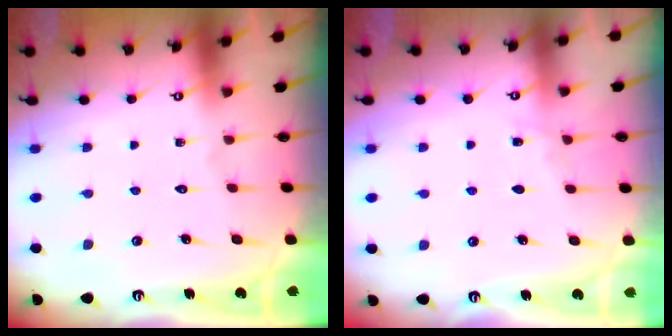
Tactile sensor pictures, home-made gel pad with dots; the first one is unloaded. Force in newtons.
{"total": 2.7, "press": 2.7, "slide": 0.4}